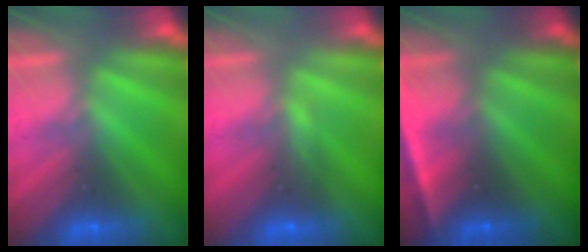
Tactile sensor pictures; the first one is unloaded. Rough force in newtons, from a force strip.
{"total": 3.7}
{"total": 4.9}